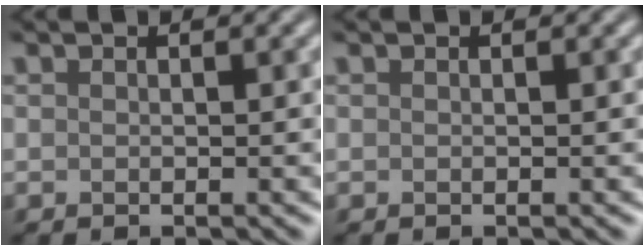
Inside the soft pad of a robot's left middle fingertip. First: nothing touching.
{"total": 0.0}